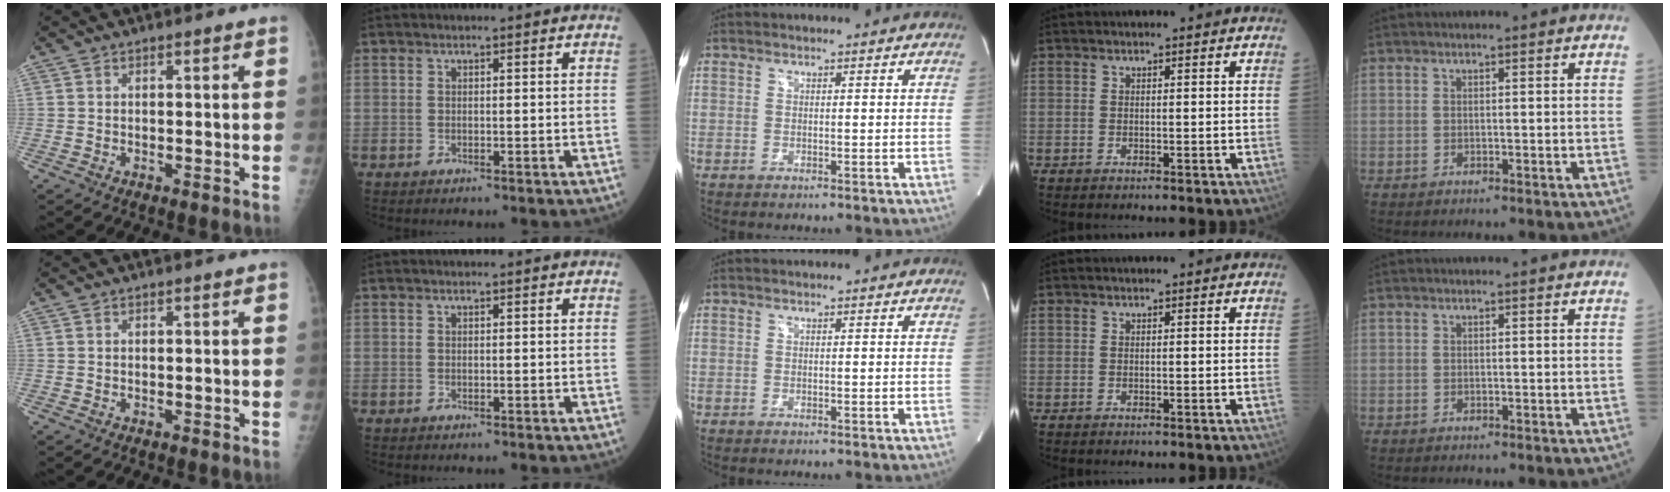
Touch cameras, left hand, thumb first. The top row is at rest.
{}